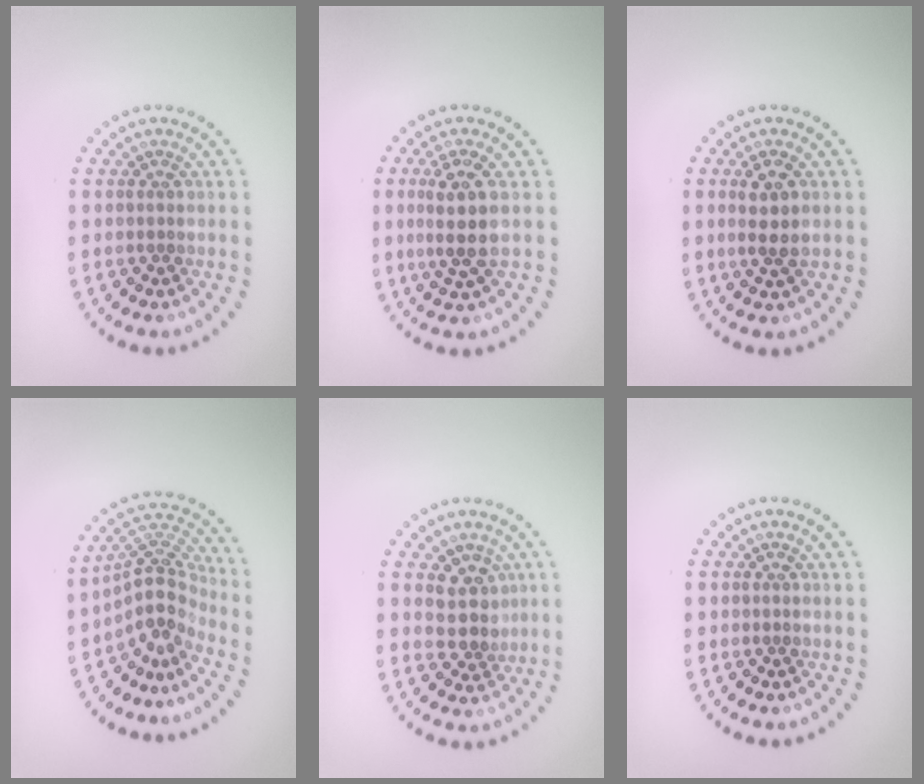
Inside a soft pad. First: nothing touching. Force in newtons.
{"total": 3.5, "press": 3.0, "slide": 1.8}
{"total": 2.6, "press": 2.4, "slide": 1.0}
{"total": 4.1, "press": 2.9, "slide": 3.0}
{"total": 2.8, "press": 2.5, "slide": 1.3}
{"total": 0.0}